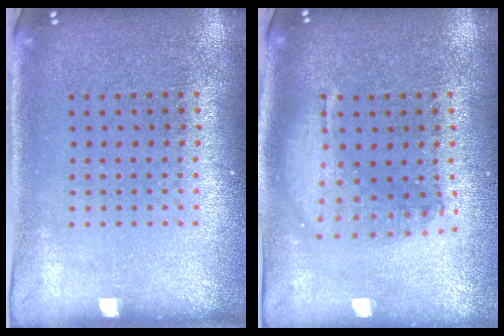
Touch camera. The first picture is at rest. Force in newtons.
{"total": 1.6, "press": 1.4, "slide": 0.7}